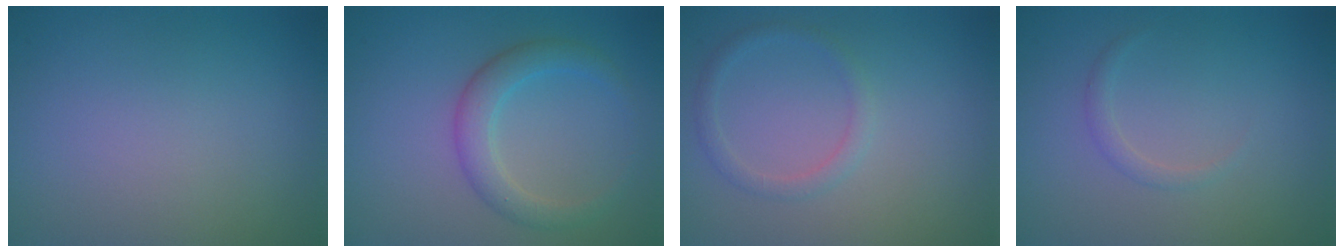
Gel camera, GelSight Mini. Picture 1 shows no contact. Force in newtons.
{"total": 2.8, "press": 2.8, "slide": 0.1}
{"total": 1.3, "press": 1.3, "slide": 0.1}
{"total": 0.9, "press": 0.9, "slide": 0.1}